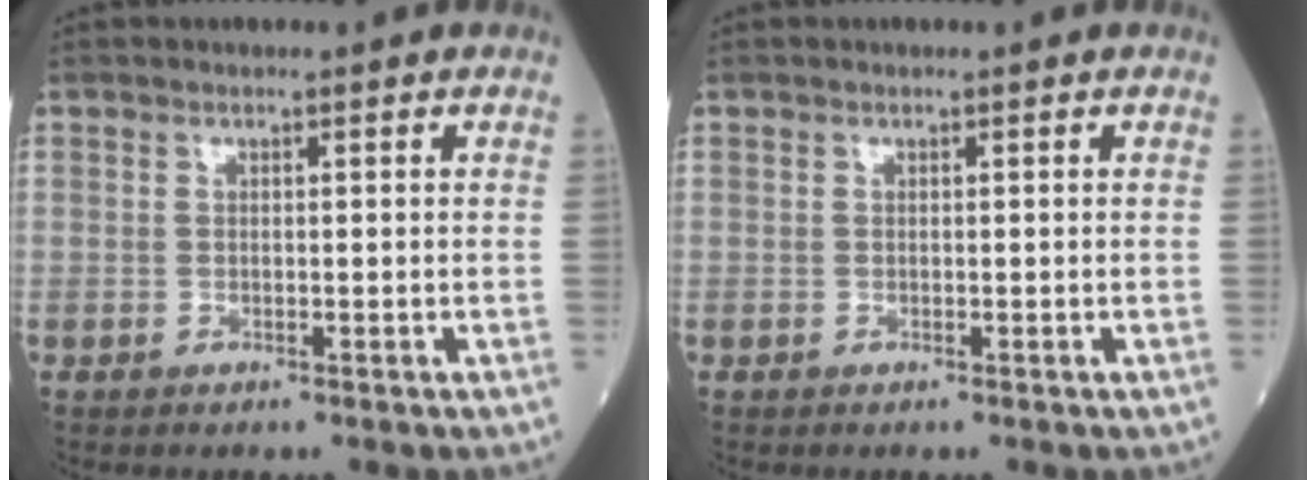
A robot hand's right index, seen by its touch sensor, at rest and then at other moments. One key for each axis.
{"total": 0.0}